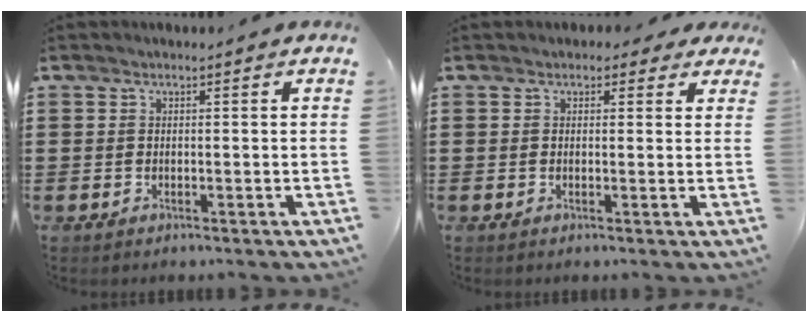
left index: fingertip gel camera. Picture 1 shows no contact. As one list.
[{"total": 1.5, "force": [0.8, 1.2, 0.5], "torque": [-0.009, 0.006, 0.012]}]